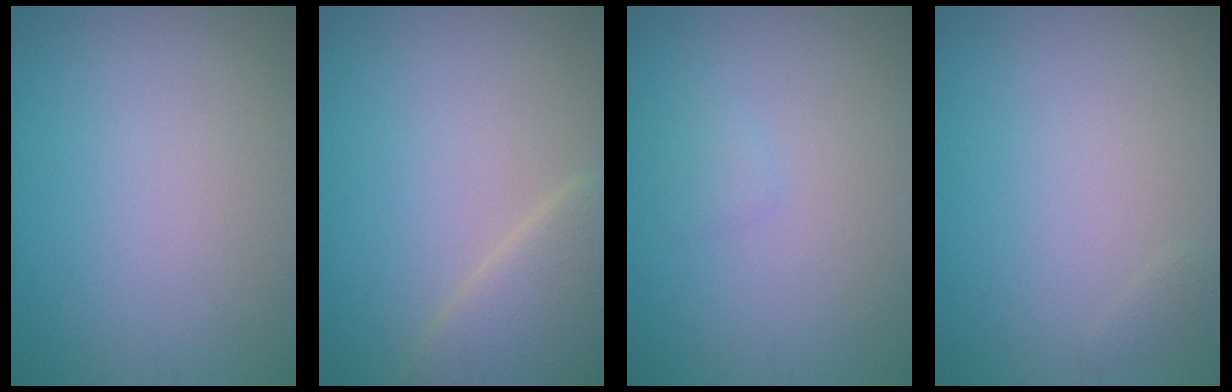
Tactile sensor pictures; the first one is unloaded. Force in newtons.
{"total": 4.0, "press": 4.0, "slide": 0.3}
{"total": 0.8, "press": 0.8, "slide": 0.0}
{"total": 0.6, "press": 0.5, "slide": 0.1}